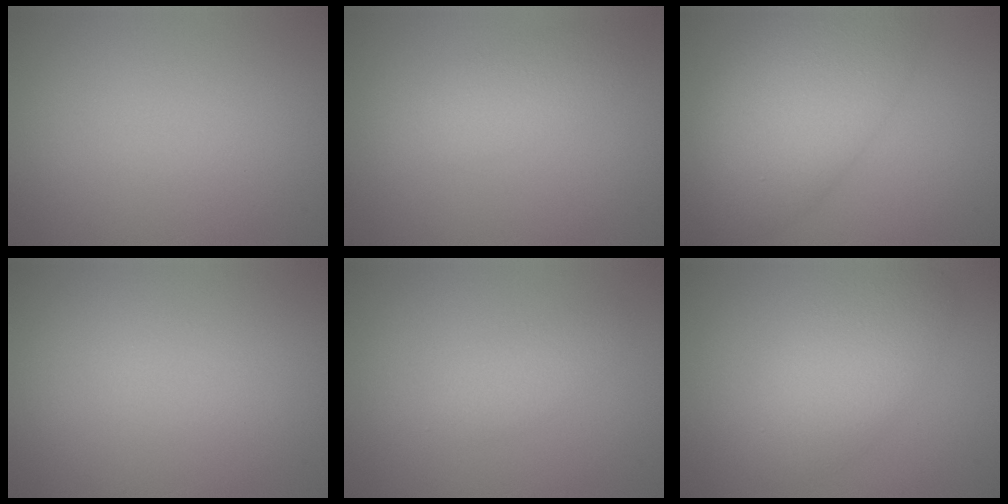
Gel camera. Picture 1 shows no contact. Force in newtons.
{"total": 3.0, "press": 3.0, "slide": 0.1}
{"total": 10.1, "press": 10.0, "slide": 0.5}
{"total": 0.0}
{"total": 1.7, "press": 1.7, "slide": 0.0}
{"total": 5.0, "press": 5.0, "slide": 0.1}